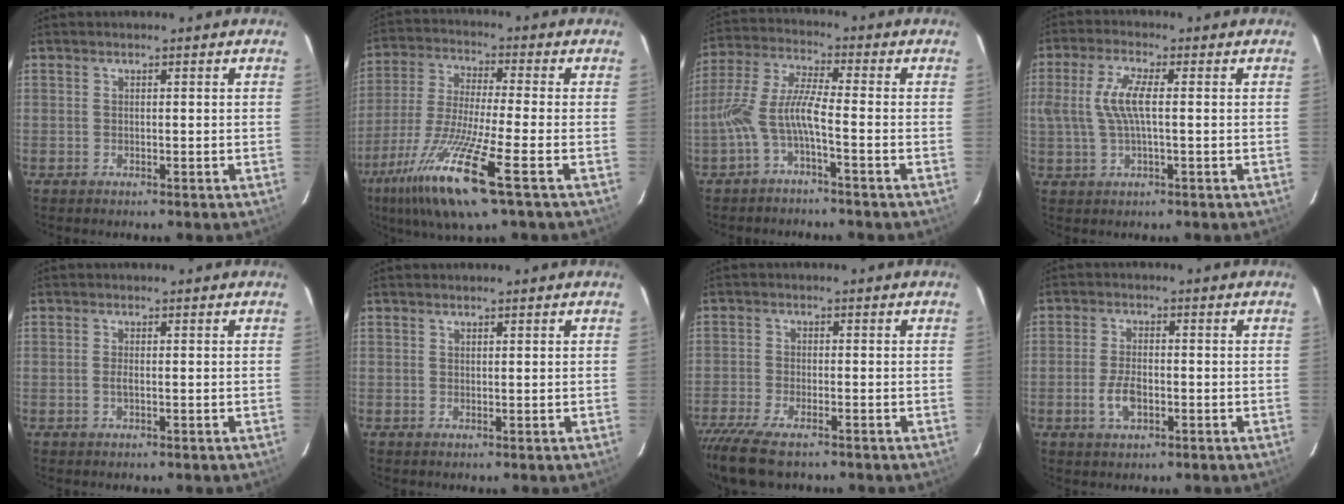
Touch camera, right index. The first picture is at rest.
{"total": 16.2, "force": [-8.3, 1.1, 13.8], "torque": [-0.297, -0.036, -0.163]}
{"total": 7.7, "force": [-3.2, 0.8, 7.0], "torque": [-0.166, 0.011, -0.064]}
{"total": 7.3, "force": [0.5, 1.9, 7.0], "torque": [-0.142, 0.004, 0.014]}
{"total": 1.0, "force": [-0.2, 0.1, 1.0], "torque": [-0.018, -0.002, -0.005]}
{"total": 0.6, "force": [0.5, 0.2, 0.1], "torque": [-0.003, 0.002, 0.010]}
{"total": 9.7, "force": [-7.8, 2.8, 5.1], "torque": [-0.129, -0.037, -0.143]}
{"total": 5.0, "force": [-1.6, 2.5, 4.0], "torque": [-0.086, -0.002, -0.029]}